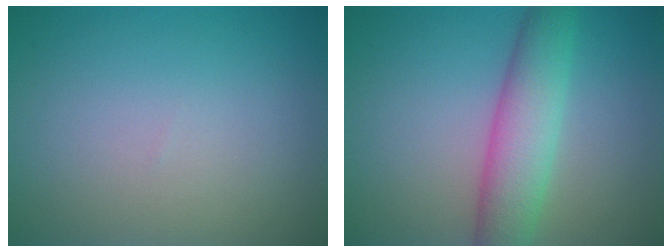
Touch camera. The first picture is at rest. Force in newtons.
{"total": 5.4, "press": 5.4, "slide": 0.1}